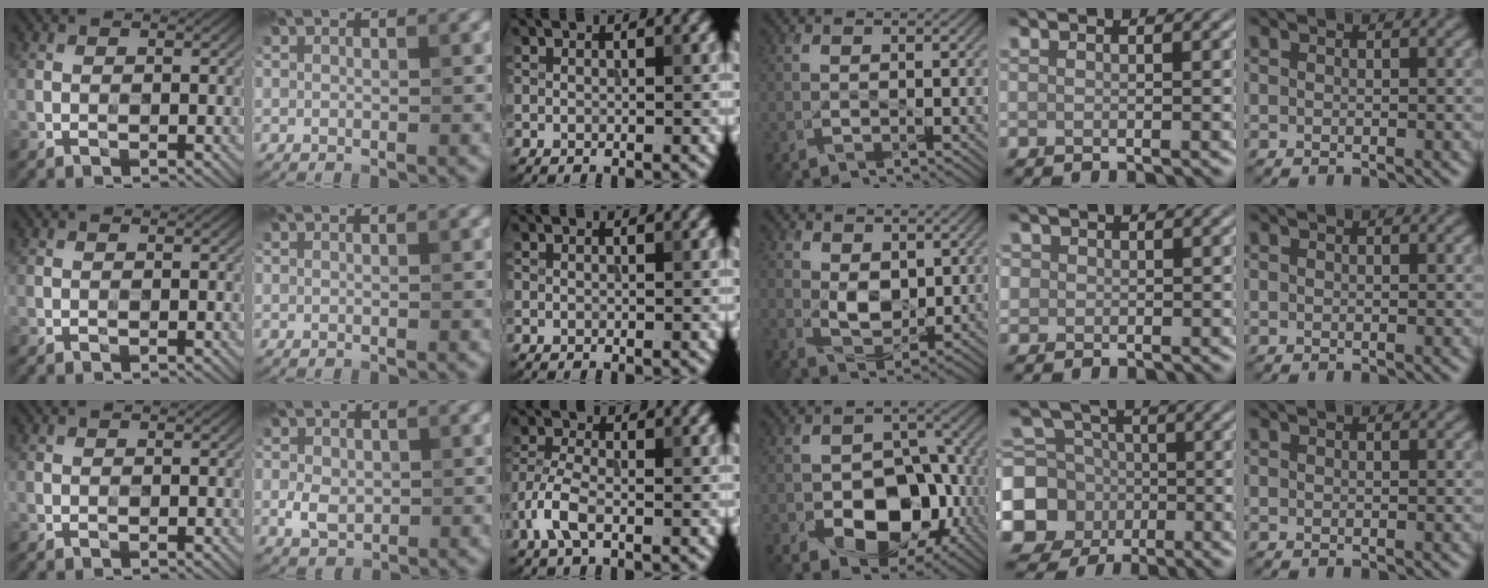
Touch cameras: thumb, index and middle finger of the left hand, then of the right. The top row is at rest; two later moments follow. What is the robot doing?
{"motion": "wipe", "object": "compact mirror"}